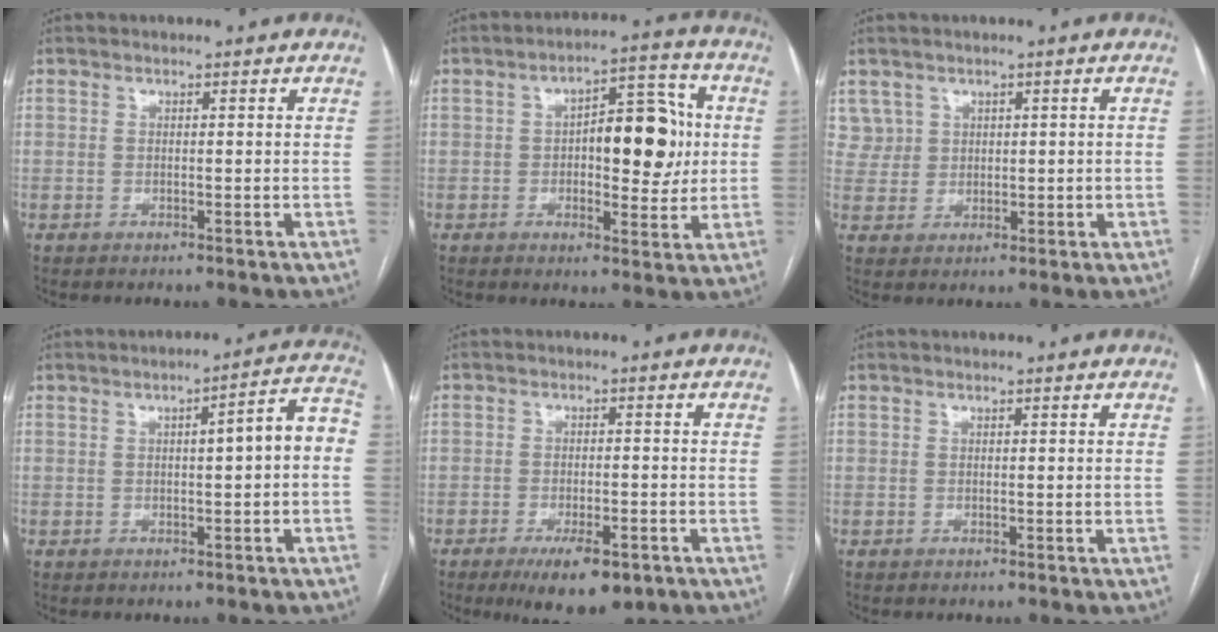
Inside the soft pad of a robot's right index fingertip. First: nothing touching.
{"total": 11.4, "force": [0.7, 4.7, 10.4], "torque": [-0.142, 0.028, 0.013]}
{"total": 3.8, "force": [2.0, 3.3, -0.2], "torque": [0.012, 0.012, 0.042]}
{"total": 6.7, "force": [-0.1, 0.8, 6.7], "torque": [-0.082, 0.026, -0.005]}
{"total": 8.3, "force": [-5.0, 2.9, 5.9], "torque": [-0.089, -0.008, -0.072]}
{"total": 0.0}